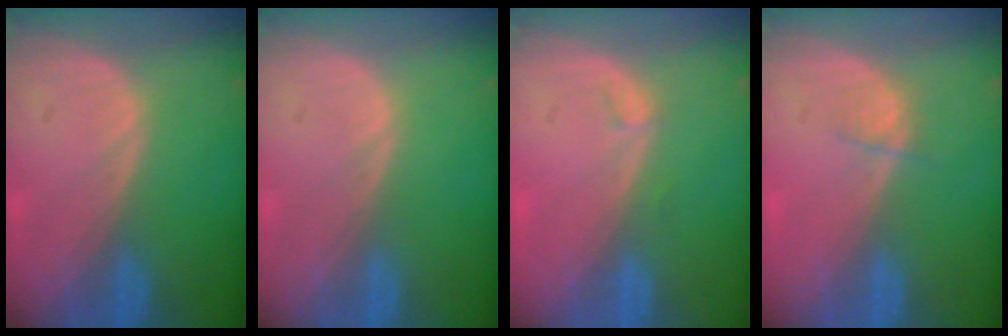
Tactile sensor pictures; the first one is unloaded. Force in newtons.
{"total": 0.0}
{"total": 1.0, "press": 0.9, "slide": 0.3}
{"total": 1.4, "press": 1.3, "slide": 0.6}